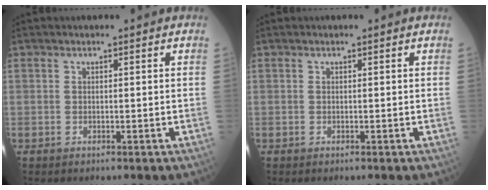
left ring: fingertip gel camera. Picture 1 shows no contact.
{"total": 0.0}